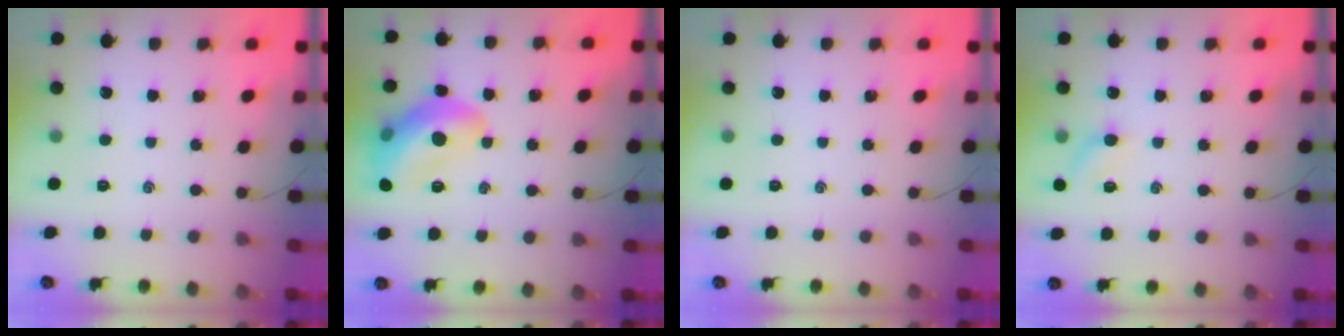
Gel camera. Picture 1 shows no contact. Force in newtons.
{"total": 15.3, "press": 15.2, "slide": 1.7}
{"total": 0.0}
{"total": 5.4, "press": 5.2, "slide": 1.2}